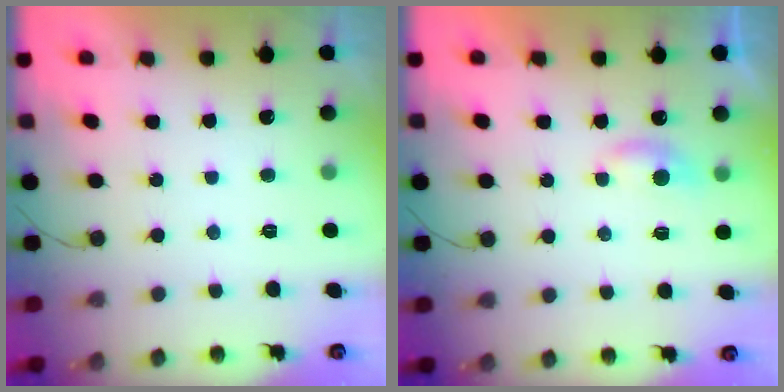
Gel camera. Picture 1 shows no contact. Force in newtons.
{"total": 5.4, "press": 5.4, "slide": 0.6}